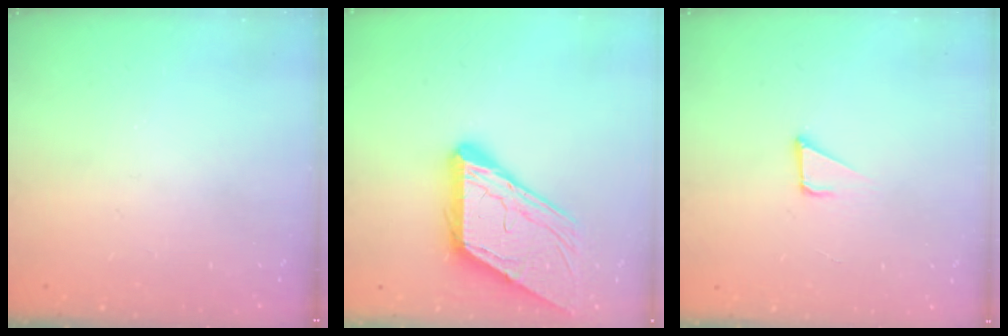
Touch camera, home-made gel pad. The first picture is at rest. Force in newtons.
{"total": 13.5, "press": 13.4, "slide": 1.6}
{"total": 2.2, "press": 2.2, "slide": 0.2}